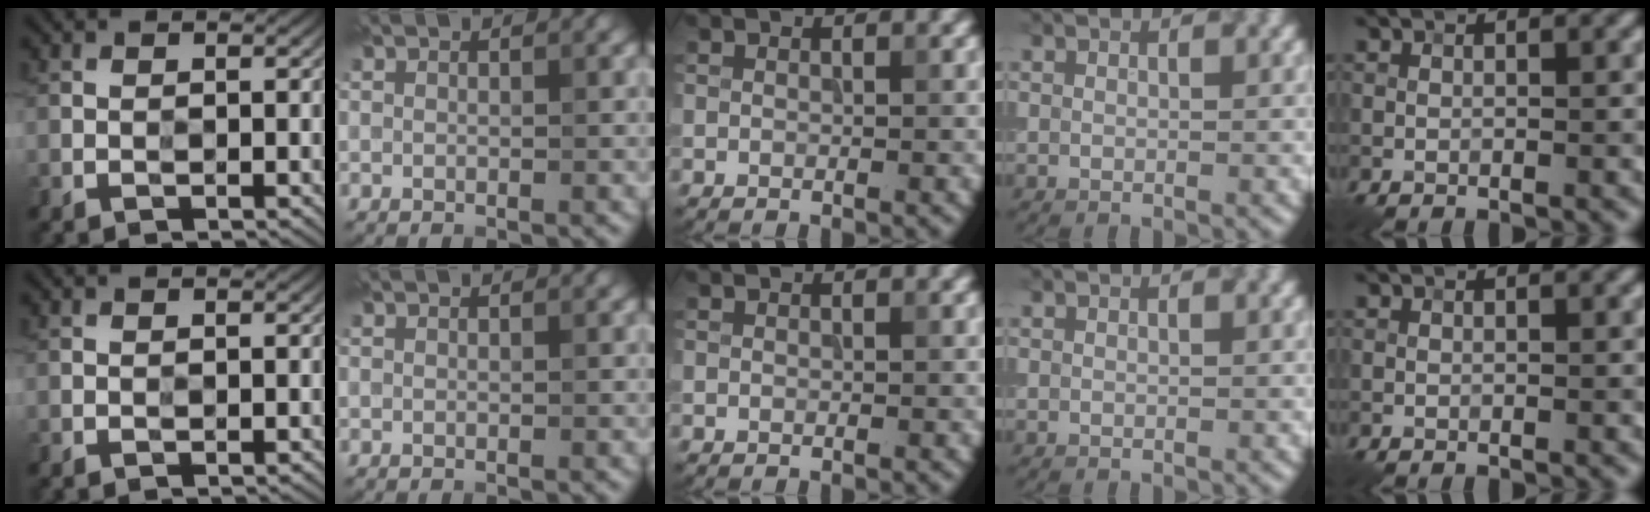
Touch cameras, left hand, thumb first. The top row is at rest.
{}